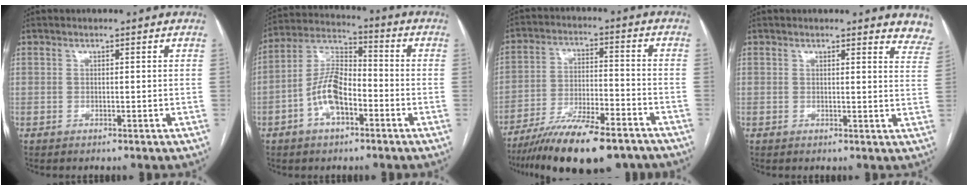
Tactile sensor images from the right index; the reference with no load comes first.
{"total": 9.8, "force": [-3.6, 4.5, 7.9], "torque": [-0.167, 0.023, -0.070]}
{"total": 18.1, "force": [-14.2, 3.9, 10.4], "torque": [-0.154, -0.005, -0.230]}
{"total": 8.2, "force": [7.8, 1.8, 1.5], "torque": [0.022, -0.031, 0.049]}